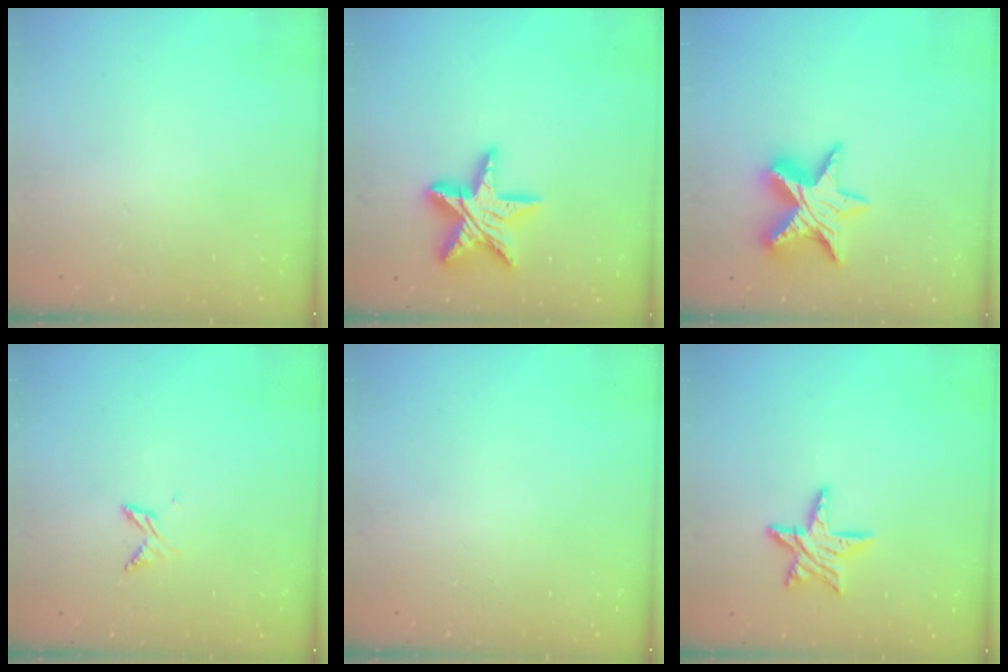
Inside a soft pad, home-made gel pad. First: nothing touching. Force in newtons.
{"total": 17.6, "press": 17.6, "slide": 1.4}
{"total": 13.9, "press": 13.9, "slide": 0.9}
{"total": 5.3, "press": 5.2, "slide": 0.7}
{"total": 0.0}
{"total": 11.2, "press": 11.2, "slide": 1.0}